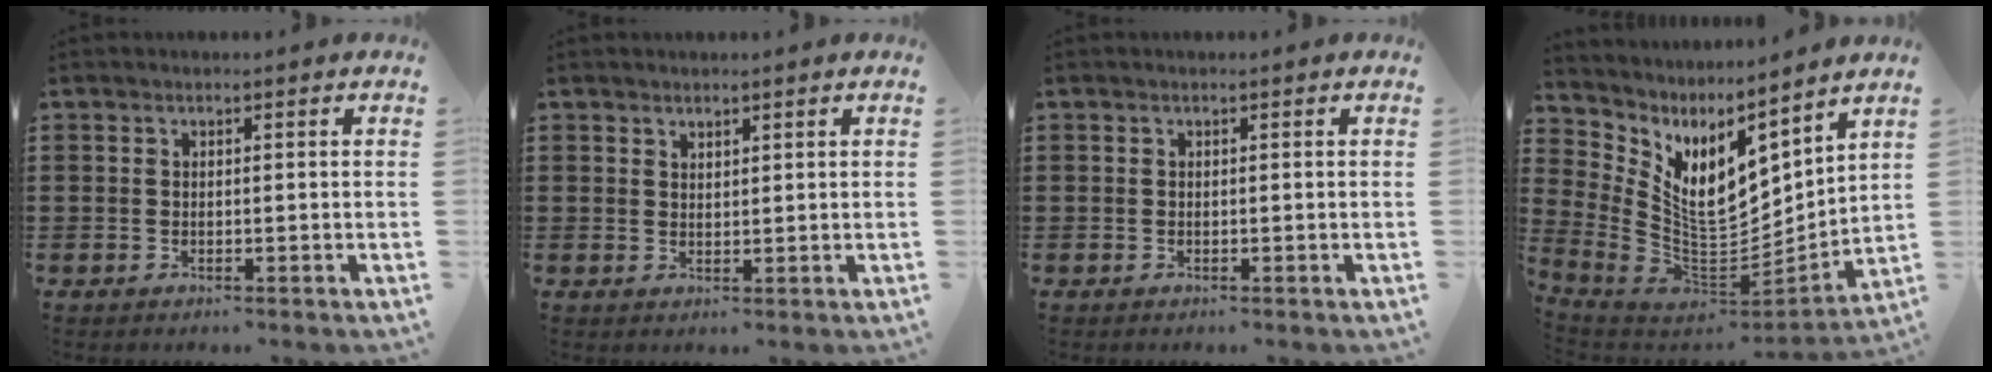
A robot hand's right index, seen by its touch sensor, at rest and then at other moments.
{"total": 1.5, "force": [1.4, 0.5, -0.1], "torque": [-0.001, 0.002, 0.028]}
{"total": 0.0}
{"total": 8.2, "force": [3.5, 4.9, 5.5], "torque": [-0.121, -0.049, 0.063]}